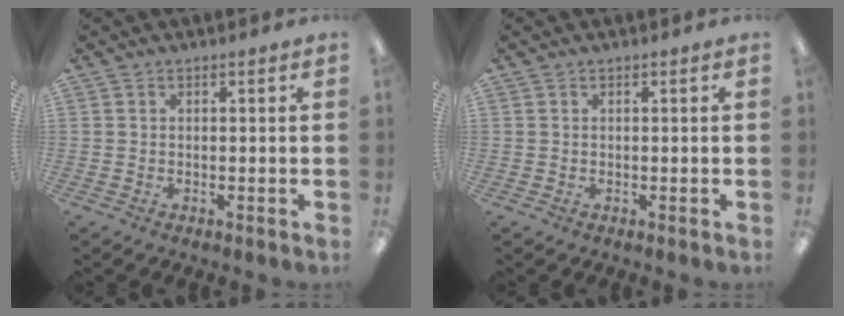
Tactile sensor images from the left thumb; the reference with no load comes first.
{"total": 0.0}